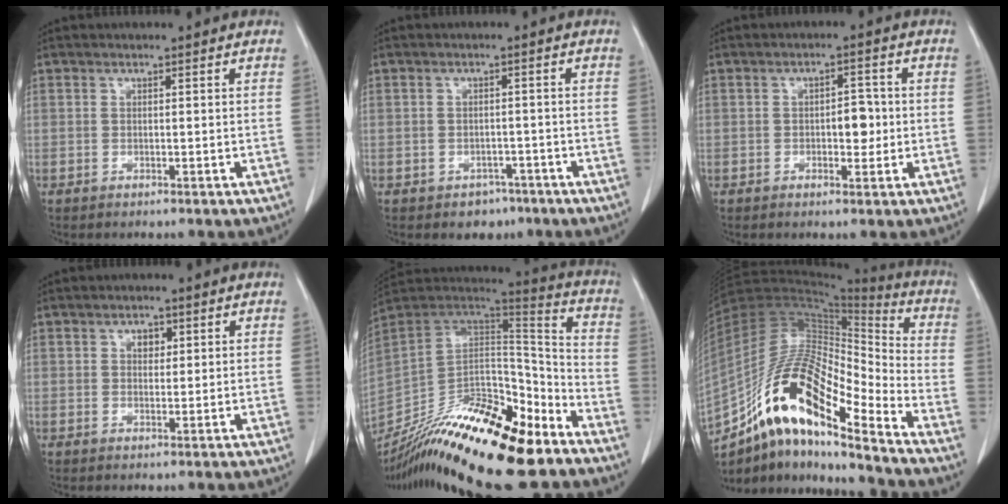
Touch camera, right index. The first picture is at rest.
{"total": 3.3, "force": [-2.1, 2.5, 0.7], "torque": [-0.003, 0.011, -0.022]}
{"total": 3.6, "force": [-0.4, 1.9, 3.0], "torque": [-0.037, 0.005, -0.003]}
{"total": 1.9, "force": [0.7, 1.3, 1.2], "torque": [-0.015, 0.002, 0.010]}
{"total": 26.7, "force": [-20.1, 5.1, 16.8], "torque": [-0.295, -0.018, -0.344]}
{"total": 20.3, "force": [-12.5, 4.5, 15.3], "torque": [-0.303, 0.013, -0.222]}